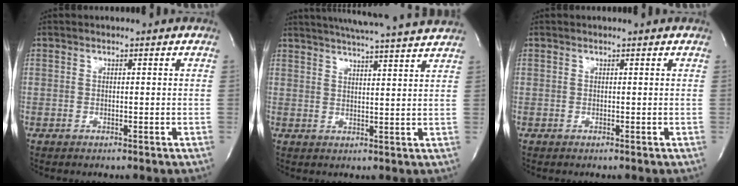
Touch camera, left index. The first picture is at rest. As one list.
[{"total": 16.1, "force": [14.8, -0.5, 6.3], "torque": [-0.112, -0.005, 0.194]}, {"total": 0.8, "force": [0.8, -0.1, 0.2], "torque": [-0.007, 0.000, 0.010]}]